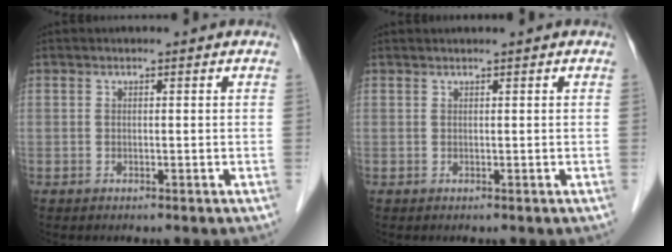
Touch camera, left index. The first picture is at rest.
{"total": 0.7, "force": [0.6, -0.1, 0.3], "torque": [-0.005, 0.010, 0.014]}